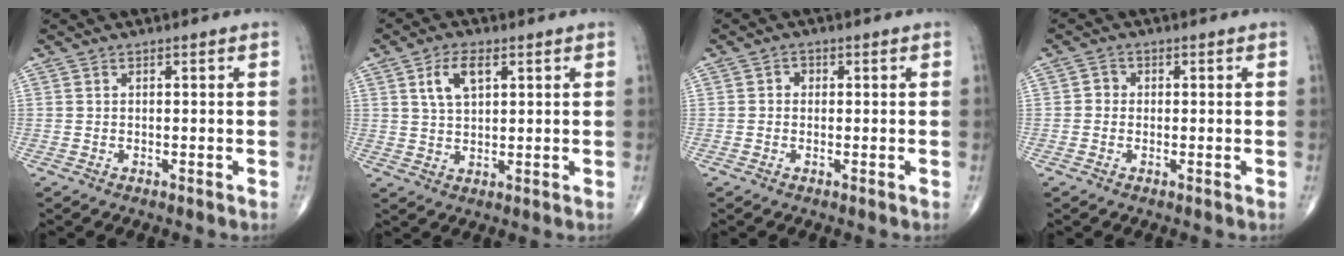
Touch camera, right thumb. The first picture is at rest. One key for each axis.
{"total": 6.0, "fx": 2.5, "fy": 3.0, "fz": 4.6, "tx": -0.082, "ty": -0.005, "tz": 0.050}
{"total": 1.4, "fx": 0.0, "fy": 1.3, "fz": 0.6, "tx": -0.001, "ty": 0.004, "tz": -0.004}
{"total": 1.7, "fx": -0.2, "fy": 1.6, "fz": 0.6, "tx": 0.001, "ty": 0.006, "tz": -0.008}